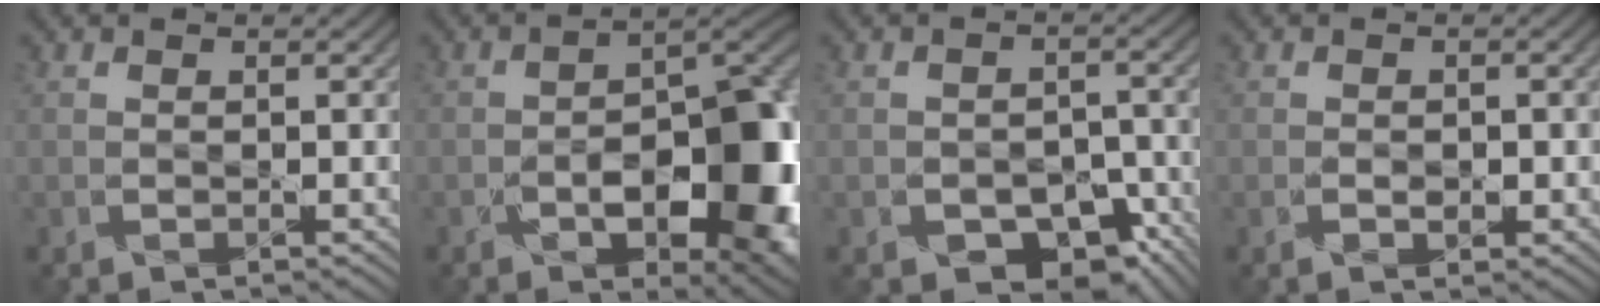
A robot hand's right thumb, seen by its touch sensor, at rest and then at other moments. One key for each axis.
{"total": 13.9, "fx": -4.5, "fy": 6.7, "fz": 11.3, "tx": -0.149, "ty": -0.019, "tz": -0.064}
{"total": 8.6, "fx": -5.4, "fy": 5.6, "fz": 3.7, "tx": -0.043, "ty": -0.014, "tz": -0.069}
{"total": 1.1, "fx": -0.4, "fy": 0.6, "fz": 0.8, "tx": -0.015, "ty": -0.003, "tz": -0.005}